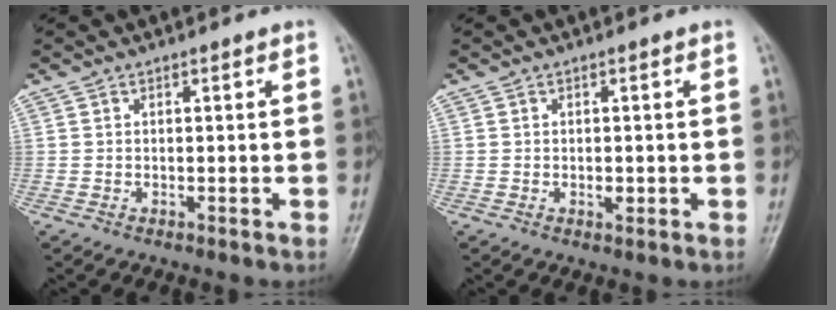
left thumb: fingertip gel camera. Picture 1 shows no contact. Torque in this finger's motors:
{"motor_torque": [-0.14, 0.18, 0.18, 0.12, 0.00]}